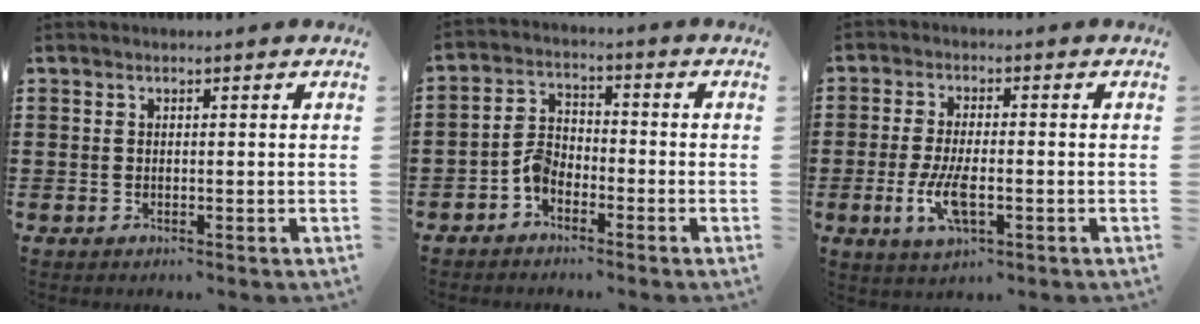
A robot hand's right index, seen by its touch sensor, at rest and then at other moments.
{"total": 4.2, "force": [-2.4, 2.6, 2.2], "torque": [-0.057, 0.009, -0.052]}
{"total": 6.5, "force": [-1.9, 2.5, 5.7], "torque": [-0.127, -0.010, -0.037]}